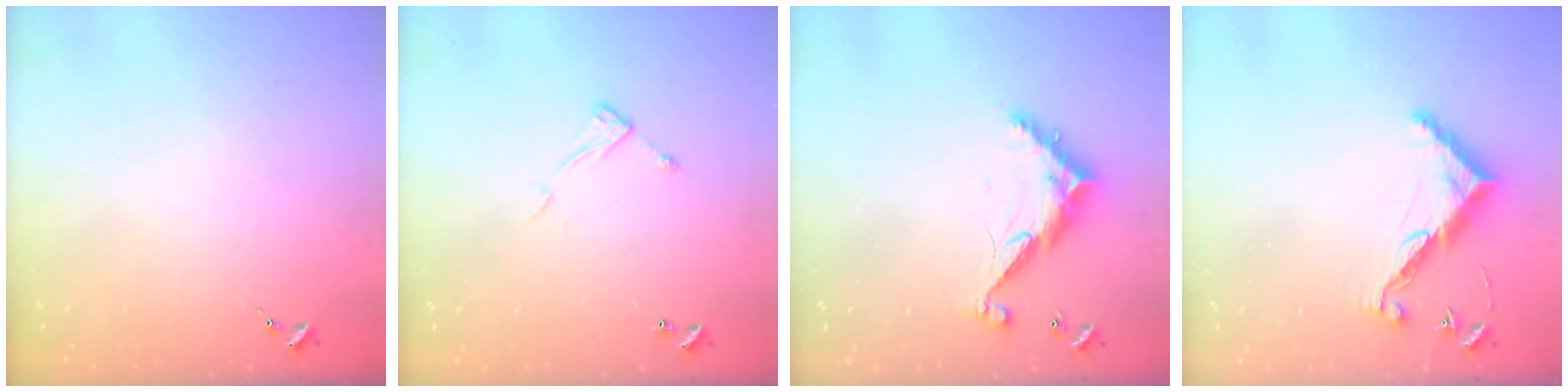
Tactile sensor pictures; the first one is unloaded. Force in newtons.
{"total": 6.2, "press": 6.2, "slide": 0.4}
{"total": 10.2, "press": 10.2, "slide": 0.8}
{"total": 10.6, "press": 10.6, "slide": 0.4}